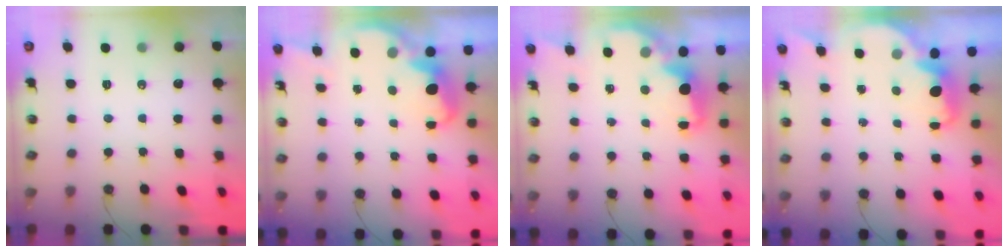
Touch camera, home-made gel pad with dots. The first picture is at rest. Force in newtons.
{"total": 3.9, "press": 3.8, "slide": 0.6}
{"total": 2.4, "press": 2.2, "slide": 0.7}
{"total": 2.2, "press": 2.1, "slide": 0.6}